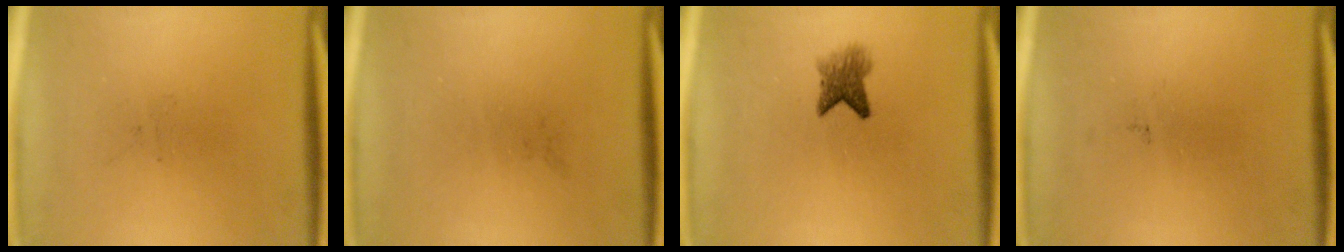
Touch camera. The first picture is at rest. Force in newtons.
{"total": 0.0}
{"total": 3.2}
{"total": 0.0}